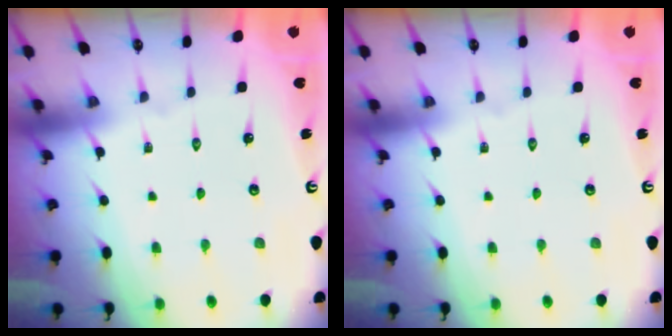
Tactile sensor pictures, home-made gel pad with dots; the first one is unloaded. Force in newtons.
{"total": 0.0}